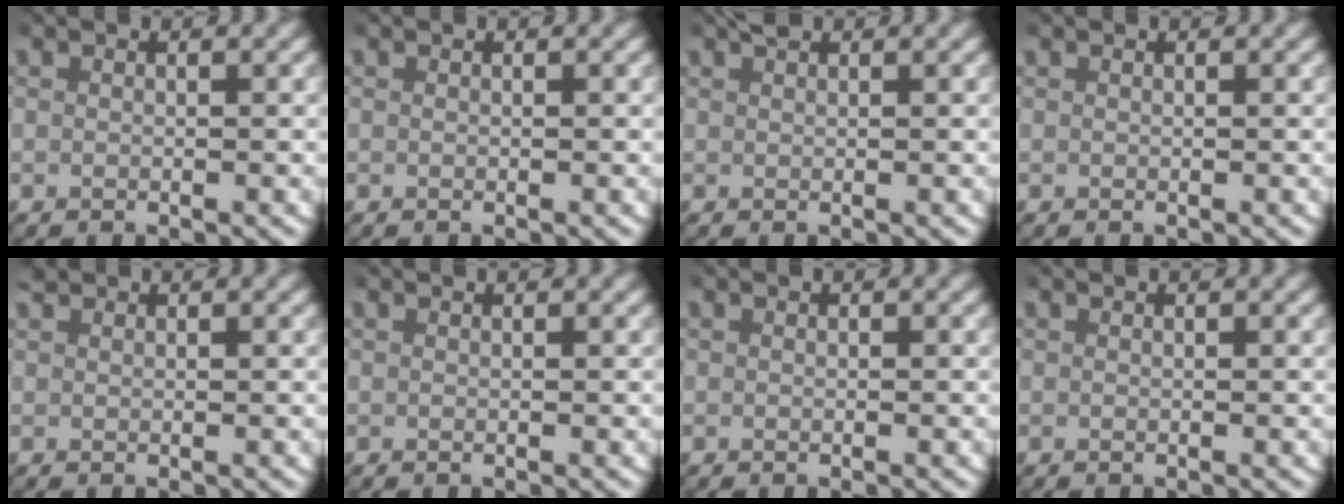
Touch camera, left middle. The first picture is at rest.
{"total": 0.0}
{"total": 1.0, "force": [0.9, 0.2, 0.3], "torque": [-0.004, 0.003, 0.015]}
{"total": 0.0}
{"total": 0.7, "force": [0.7, 0.0, 0.0], "torque": [-0.001, 0.000, 0.013]}
{"total": 0.0}
{"total": 0.0}
{"total": 0.0}